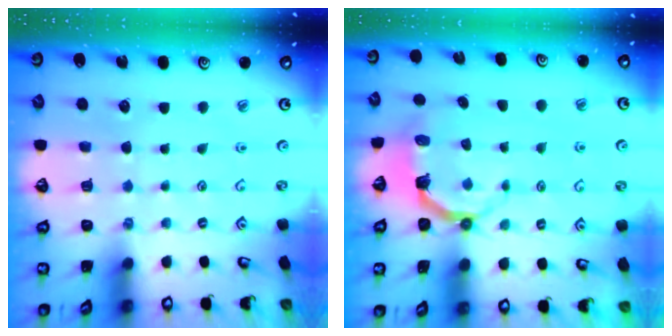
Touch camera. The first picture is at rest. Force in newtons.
{"total": 4.8, "press": 3.2, "slide": 3.6}